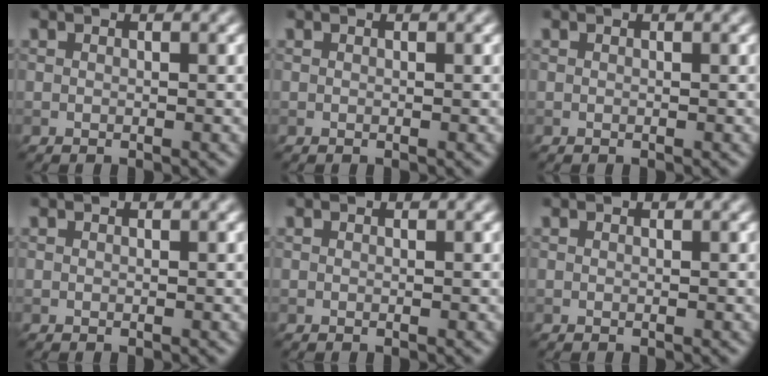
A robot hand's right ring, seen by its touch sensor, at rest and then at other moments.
{"total": 0.0}
{"total": 0.0}
{"total": 0.0}
{"total": 0.0}
{"total": 0.0}